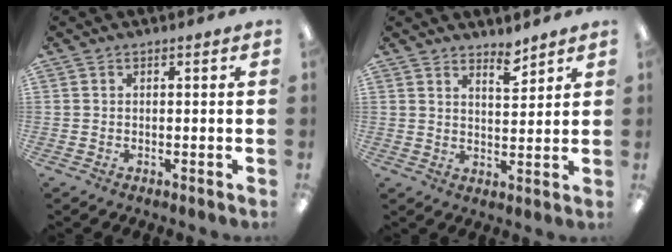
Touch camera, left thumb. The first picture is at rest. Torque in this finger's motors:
{"motor_torque": [-0.13, -0.08, -0.31, 0.03, 0.00]}